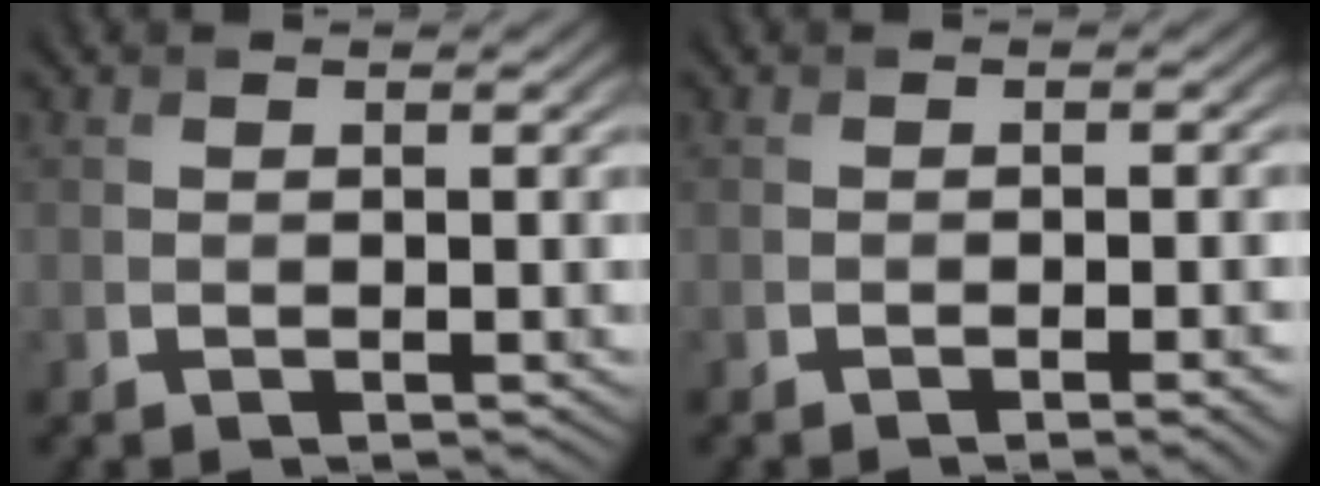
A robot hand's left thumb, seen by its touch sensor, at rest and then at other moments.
{"total": 2.7, "force": [-1.3, 0.7, 2.2], "torque": [-0.027, 0.005, -0.020]}